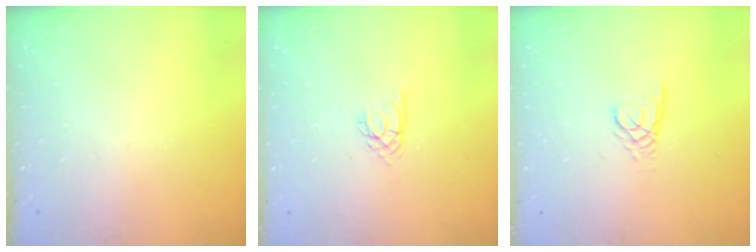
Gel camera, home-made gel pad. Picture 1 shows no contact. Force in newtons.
{"total": 1.8, "press": 1.8, "slide": 0.2}
{"total": 2.5, "press": 2.5, "slide": 0.2}